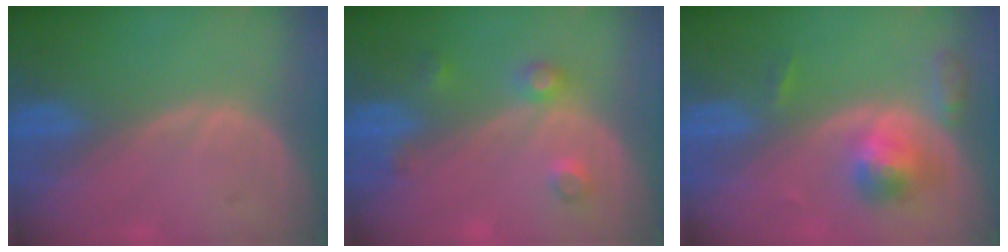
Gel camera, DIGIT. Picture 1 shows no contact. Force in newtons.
{"total": 3.5, "press": 3.4, "slide": 1.0}
{"total": 5.3, "press": 4.9, "slide": 1.9}